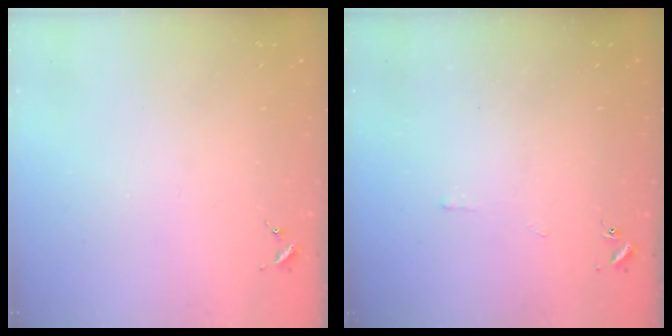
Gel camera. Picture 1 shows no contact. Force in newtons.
{"total": 2.5, "press": 2.5, "slide": 0.5}